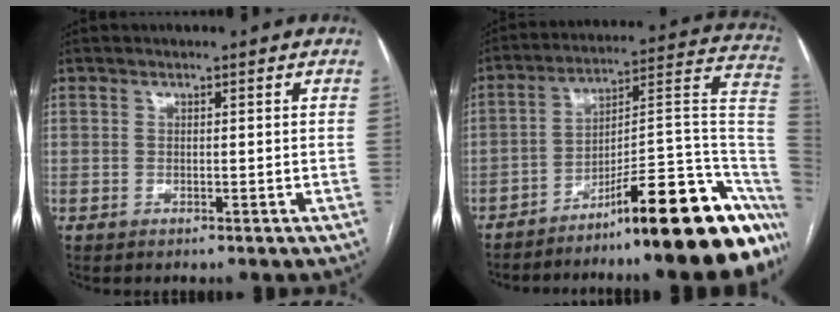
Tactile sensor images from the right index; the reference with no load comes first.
{"total": 22.9, "force": [-15.6, 2.5, 16.6], "torque": [-0.127, 0.053, -0.230]}